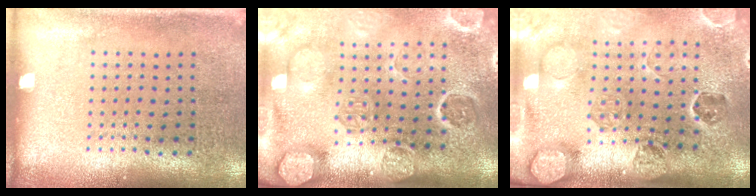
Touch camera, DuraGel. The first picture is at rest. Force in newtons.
{"total": 4.2, "press": 3.5, "slide": 2.3}
{"total": 2.8, "press": 2.7, "slide": 0.7}